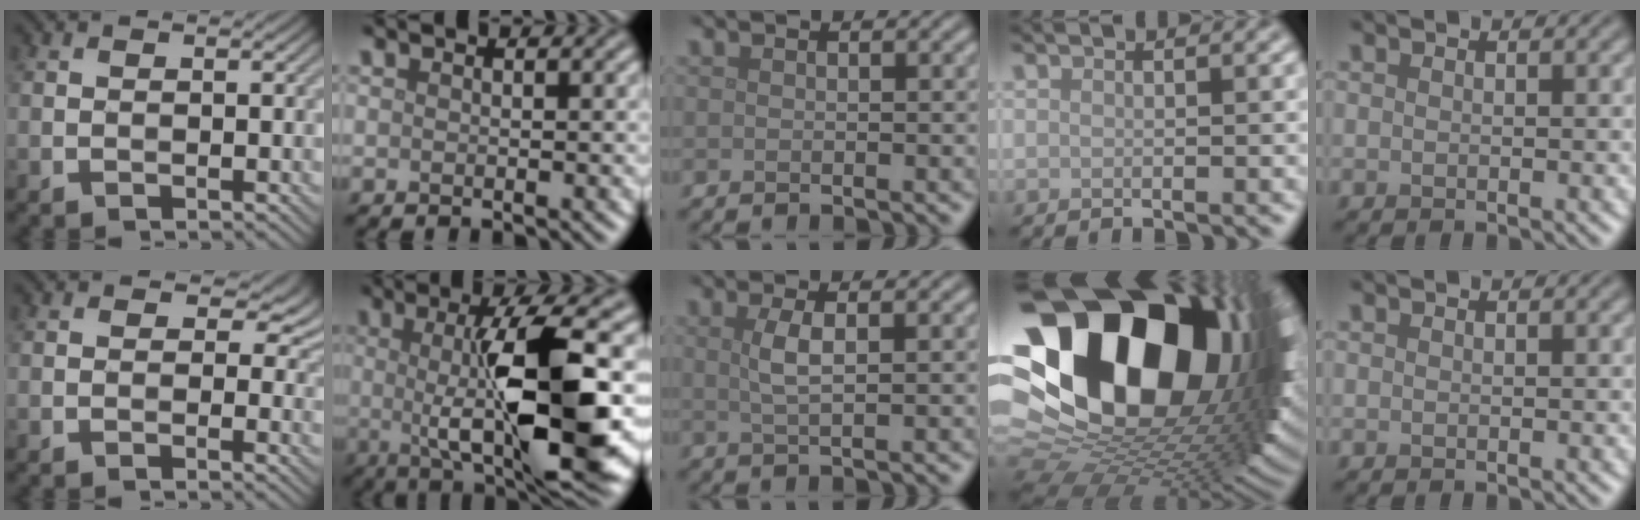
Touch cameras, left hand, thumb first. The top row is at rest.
{"thumb": {"total": 4.6, "force": [1.4, 3.1, 3.1], "torque": [-0.041, 0.001, 0.007]}, "index": {"total": 12.4, "force": [0.0, 3.1, 12.0], "torque": [-0.181, -0.010, 0.003]}, "middle": {"total": 2.1, "force": [0.6, 0.6, 2.0], "torque": [-0.040, 0.002, 0.011]}, "ring": {"total": 23.0, "force": [6.1, 15.3, 16.0], "torque": [-0.308, -0.023, 0.136]}}